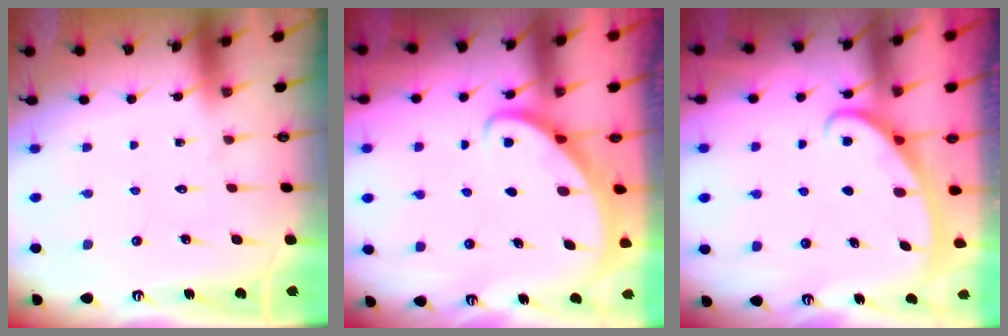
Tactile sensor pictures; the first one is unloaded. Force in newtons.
{"total": 2.7, "press": 2.7, "slide": 0.3}
{"total": 2.8, "press": 2.8, "slide": 0.4}